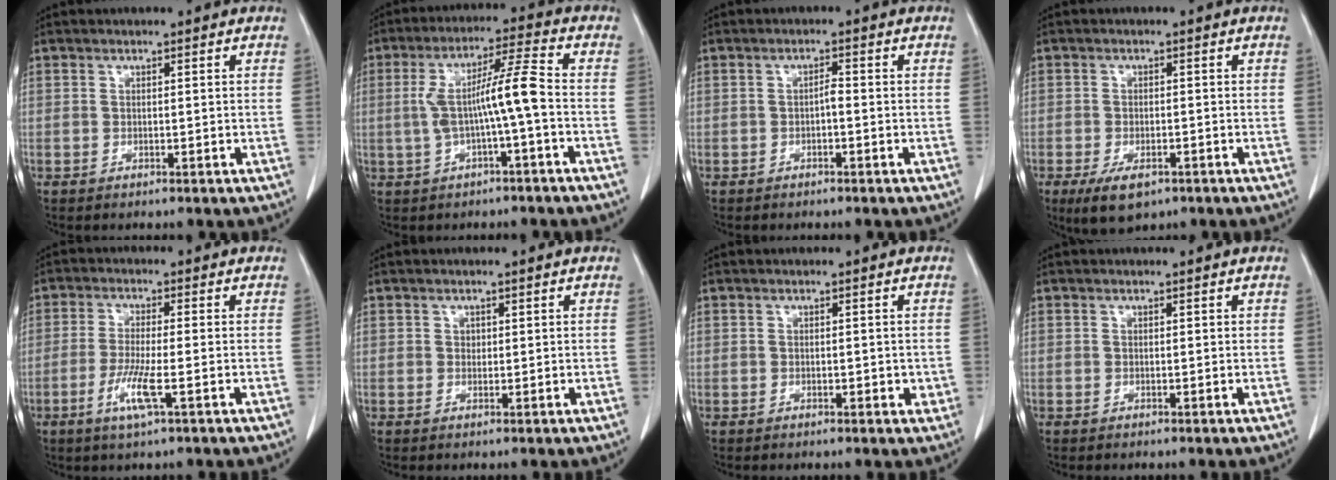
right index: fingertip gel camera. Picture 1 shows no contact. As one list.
[{"total": 8.5, "force": [-1.0, 0.1, 8.4], "torque": [-0.162, 0.026, -0.018]}, {"total": 1.2, "force": [-0.4, 0.3, 1.1], "torque": [-0.016, 0.005, -0.008]}, {"total": 5.4, "force": [-3.3, 2.7, 3.5], "torque": [-0.066, -0.006, -0.049]}, {"total": 5.5, "force": [-2.2, 0.0, 5.0], "torque": [-0.105, -0.013, -0.043]}, {"total": 0.7, "force": [0.3, 0.6, 0.2], "torque": [0.005, -0.001, 0.003]}, {"total": 1.7, "force": [-0.2, 1.0, 1.4], "torque": [-0.013, -0.001, 0.000]}, {"total": 0.0}]